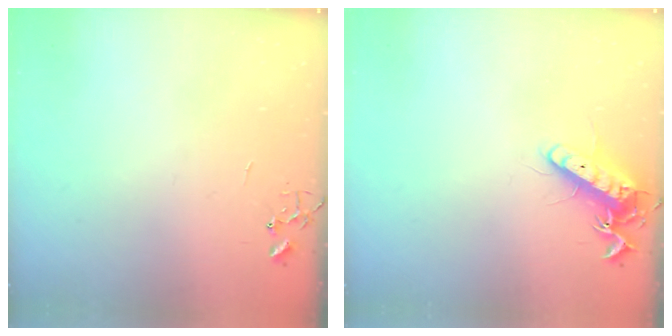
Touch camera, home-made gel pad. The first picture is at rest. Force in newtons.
{"total": 12.7, "press": 12.6, "slide": 1.5}